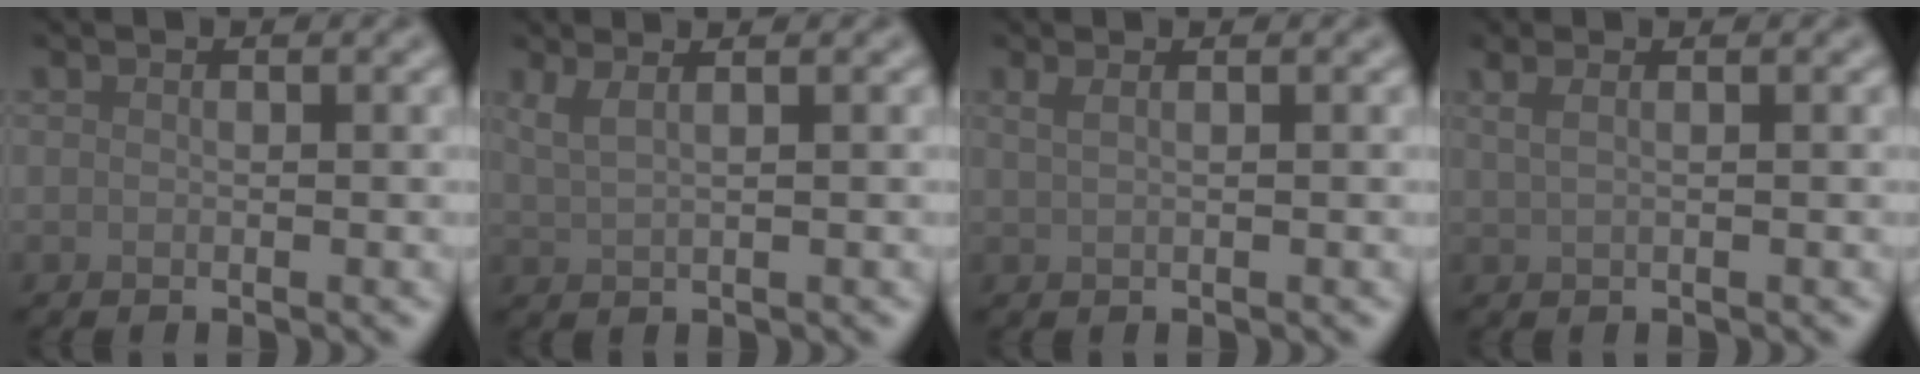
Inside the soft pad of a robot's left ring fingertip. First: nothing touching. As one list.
[{"total": 2.5, "force": [1.5, 0.9, 1.7], "torque": [-0.024, 0.007, 0.014]}, {"total": 1.8, "force": [0.9, 0.9, 1.2], "torque": [-0.013, -0.004, 0.005]}, {"total": 2.5, "force": [1.3, 1.2, 1.8], "torque": [-0.022, 0.003, -0.001]}]